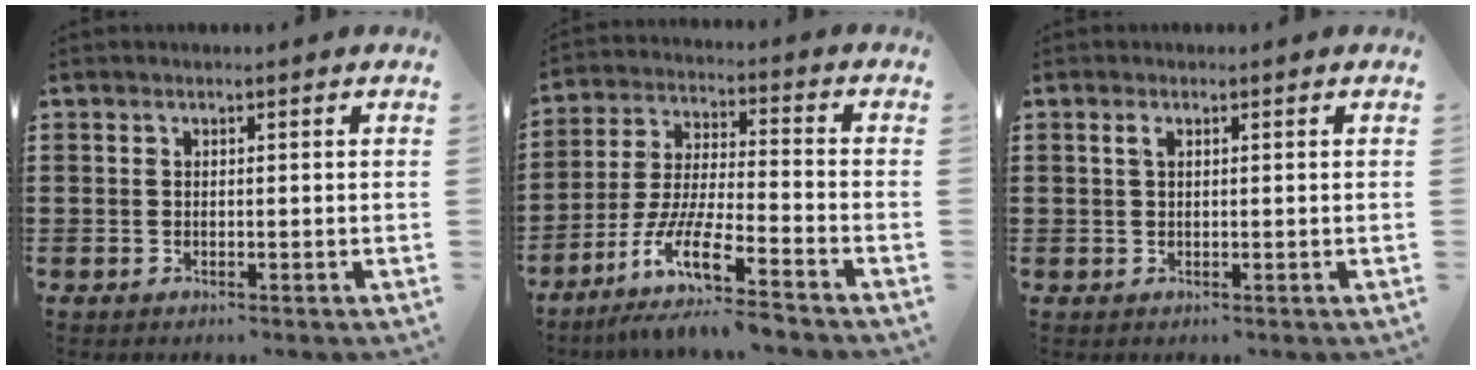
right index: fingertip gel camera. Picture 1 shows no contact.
{"total": 10.7, "force": [-8.1, 1.0, 6.9], "torque": [-0.155, -0.004, -0.165]}
{"total": 1.0, "force": [0.3, 0.5, 0.8], "torque": [-0.018, 0.004, 0.004]}